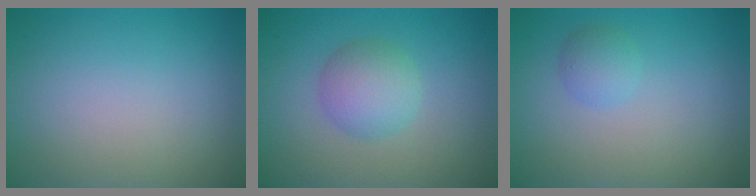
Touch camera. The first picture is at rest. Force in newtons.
{"total": 3.4, "press": 3.4, "slide": 0.1}
{"total": 1.5, "press": 1.5, "slide": 0.1}